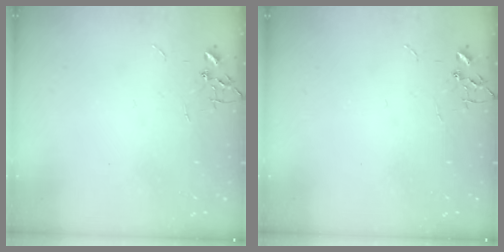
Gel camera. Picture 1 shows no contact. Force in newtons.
{"total": 0.0}